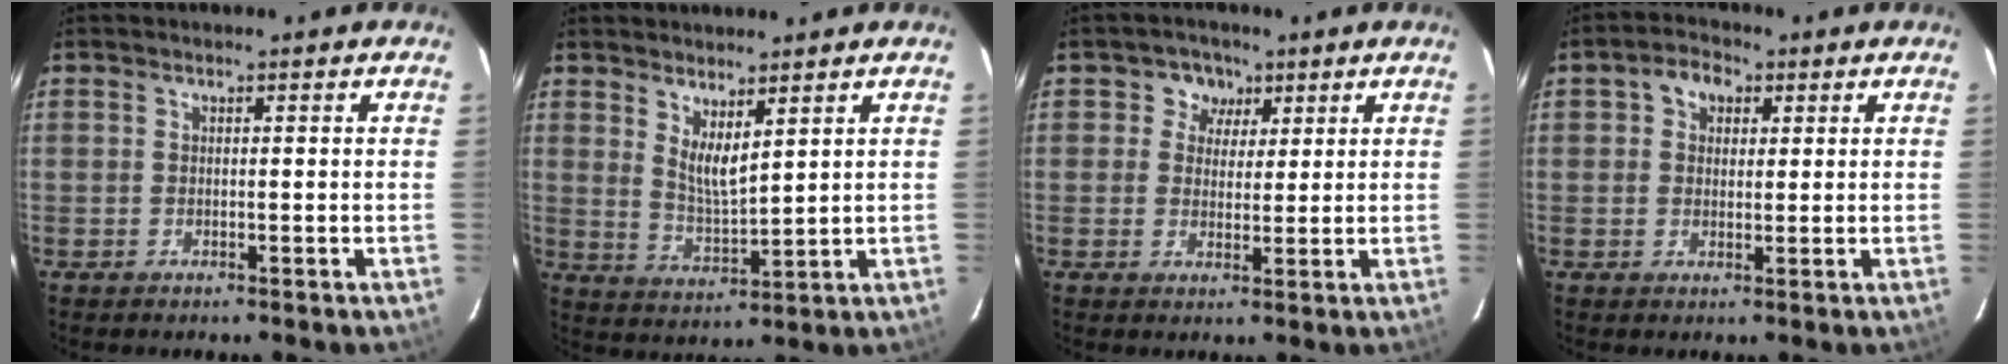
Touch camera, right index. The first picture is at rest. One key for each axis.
{"total": 5.4, "fx": 3.5, "fy": 1.5, "fz": 3.8, "tx": -0.069, "ty": -0.014, "tz": 0.067}
{"total": 4.4, "fx": 1.7, "fy": 4.1, "fz": 0.5, "tx": 0.007, "ty": 0.008, "tz": 0.022}
{"total": 4.3, "fx": 1.4, "fy": 3.5, "fz": 2.1, "tx": -0.031, "ty": 0.016, "tz": 0.024}